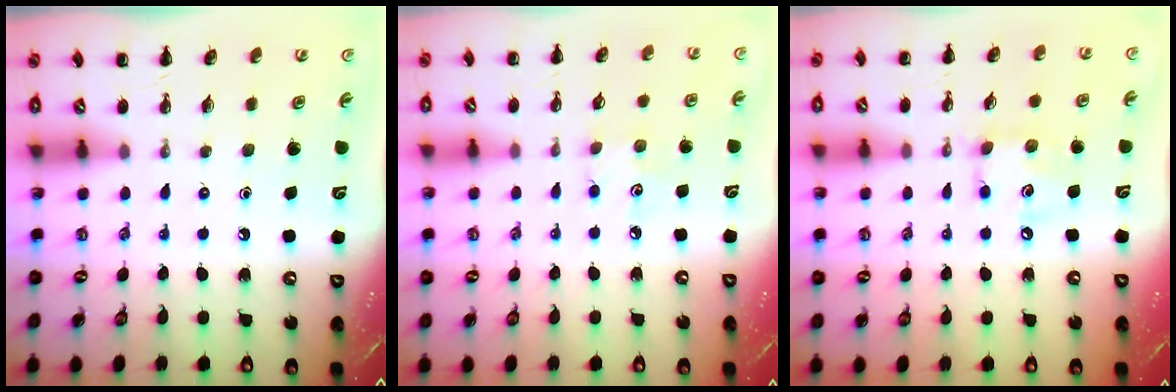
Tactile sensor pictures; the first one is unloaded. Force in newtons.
{"total": 4.3, "press": 4.3, "slide": 0.9}
{"total": 7.9, "press": 7.9, "slide": 0.8}